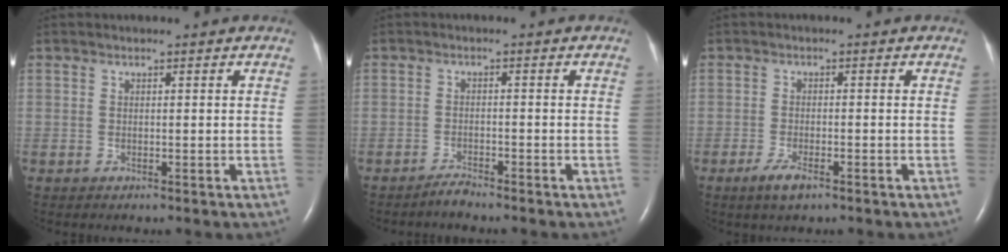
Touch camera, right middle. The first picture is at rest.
{"total": 1.6, "force": [-1.6, -0.1, 0.2], "torque": [-0.006, -0.004, -0.028]}
{"total": 3.1, "force": [-2.0, 0.8, 2.3], "torque": [-0.054, -0.004, -0.037]}